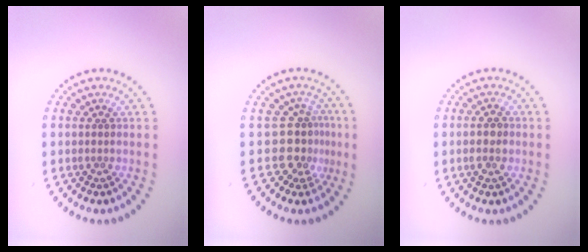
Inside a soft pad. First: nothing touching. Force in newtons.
{"total": 3.4, "press": 2.6, "slide": 2.2}
{"total": 1.9, "press": 1.9, "slide": 0.1}